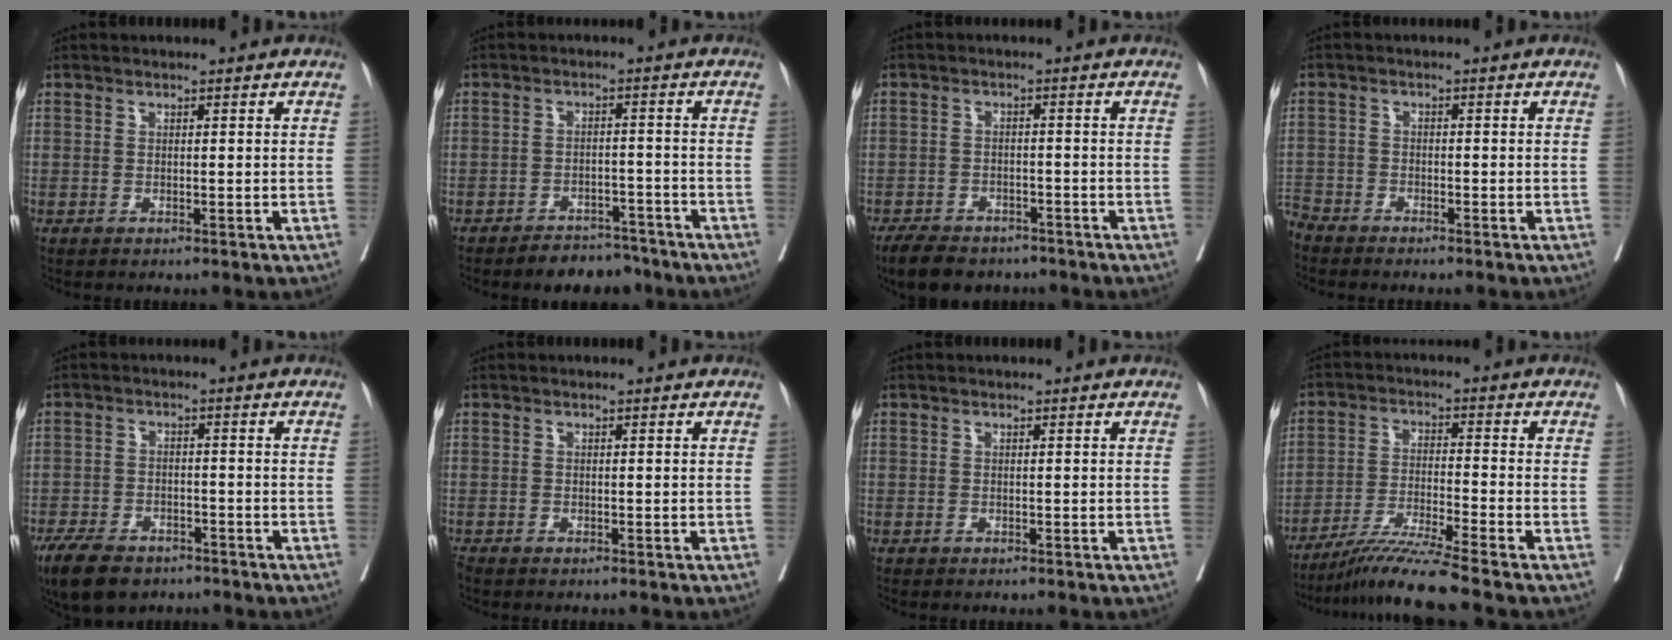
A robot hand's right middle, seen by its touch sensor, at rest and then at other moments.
{"total": 6.1, "force": [-5.4, 2.5, 1.4], "torque": [-0.009, 0.004, -0.081]}
{"total": 8.3, "force": [-6.8, 3.7, 3.1], "torque": [-0.048, -0.004, -0.101]}
{"total": 3.7, "force": [-3.6, 0.6, 0.3], "torque": [0.001, -0.008, -0.072]}
{"total": 8.8, "force": [-6.5, 4.0, 4.3], "torque": [-0.076, -0.006, -0.106]}
{"total": 0.8, "force": [-0.7, 0.2, 0.3], "torque": [-0.011, -0.003, -0.014]}
{"total": 0.0}
{"total": 8.6, "force": [-7.2, -2.3, 4.1], "torque": [-0.076, -0.032, -0.135]}